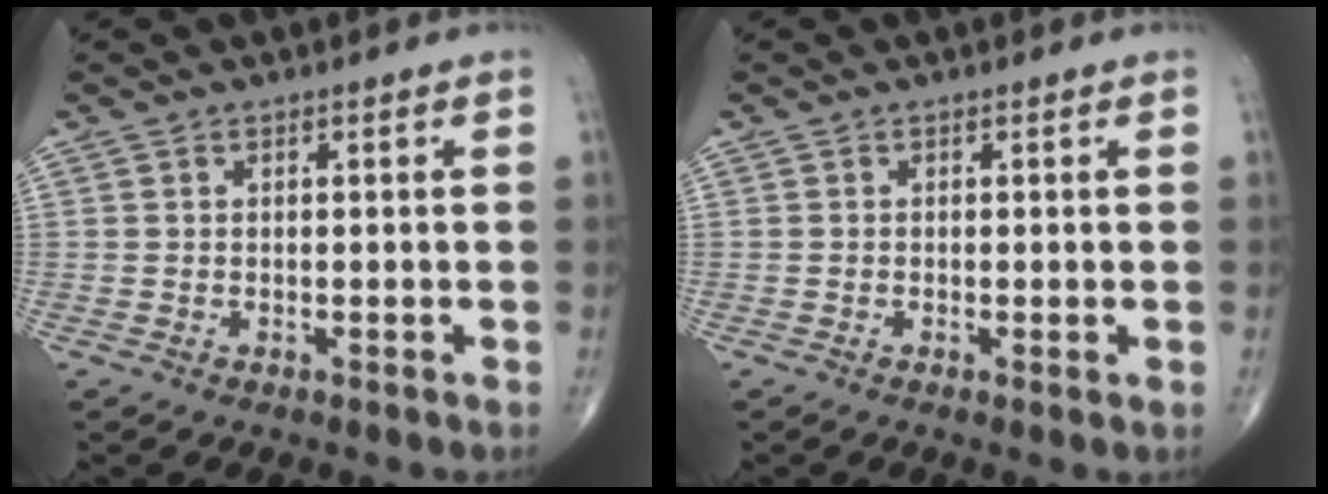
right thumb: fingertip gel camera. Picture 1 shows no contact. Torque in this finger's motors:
{"motor_torque": [-0.19, 0.01, -0.15, -0.06, -0.03]}